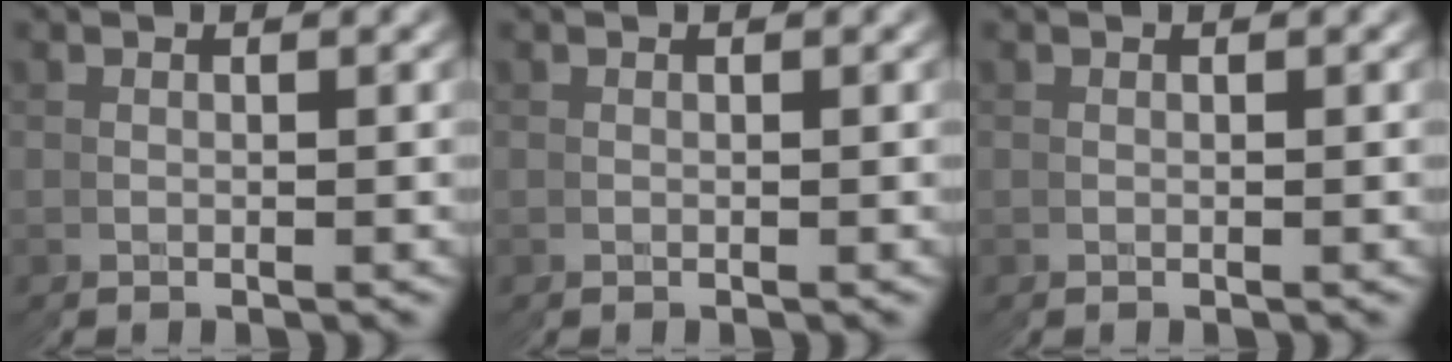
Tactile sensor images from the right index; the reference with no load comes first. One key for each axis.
{"total": 0.0}
{"total": 0.0}